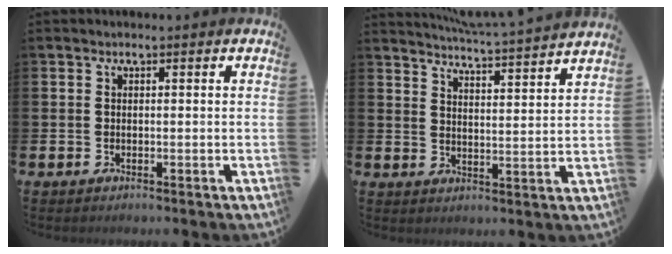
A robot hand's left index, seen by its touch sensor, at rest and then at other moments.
{"total": 5.4, "force": [5.3, -0.8, 0.9], "torque": [-0.030, -0.042, 0.090]}